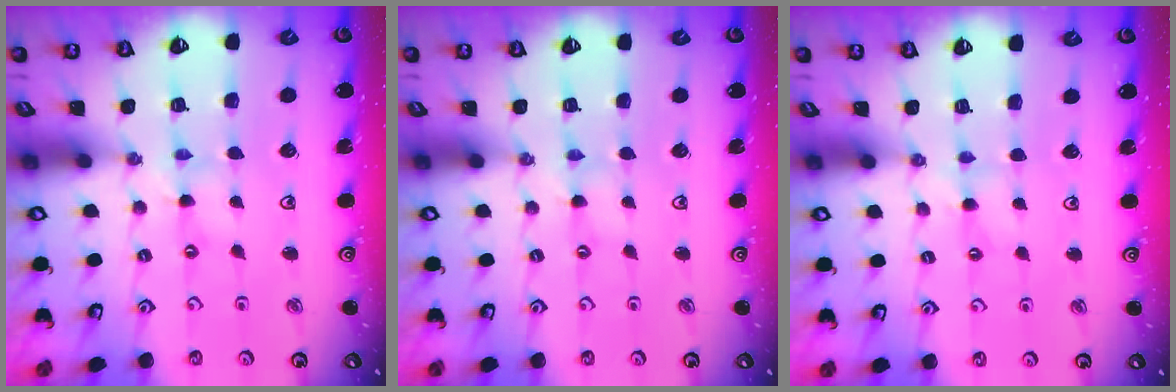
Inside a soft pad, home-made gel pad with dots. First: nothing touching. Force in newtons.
{"total": 0.0}
{"total": 2.3, "press": 2.3, "slide": 0.4}